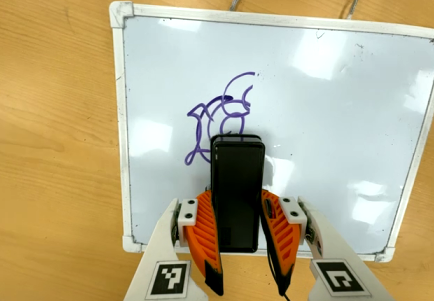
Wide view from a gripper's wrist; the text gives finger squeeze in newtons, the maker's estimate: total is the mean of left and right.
{"total": 7.9, "left": 5.6, "right": 10.2}